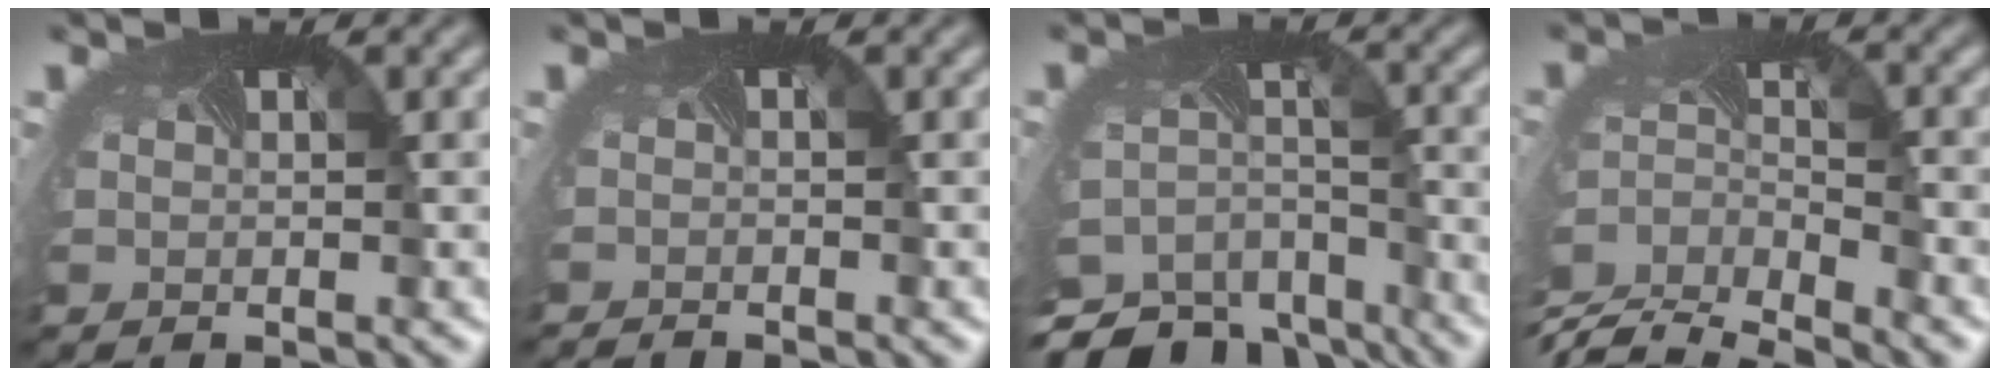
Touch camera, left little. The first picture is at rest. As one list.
[{"total": 1.2, "force": [-1.2, -0.4, -0.2], "torque": [-0.002, -0.012, -0.019]}, {"total": 9.2, "force": [-7.8, 4.3, 2.5], "torque": [-0.056, -0.016, -0.111]}, {"total": 6.4, "force": [-5.7, 1.6, 2.5], "torque": [-0.069, -0.024, -0.108]}]